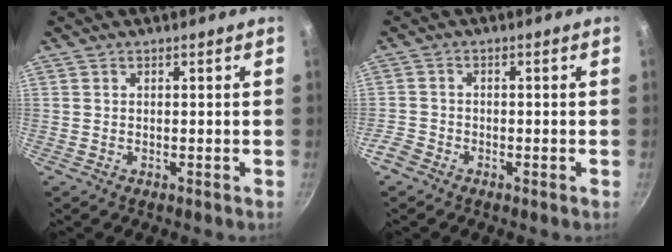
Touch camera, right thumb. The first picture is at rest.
{"total": 2.8, "force": [-2.1, 1.7, 0.9], "torque": [-0.021, 0.013, -0.044]}